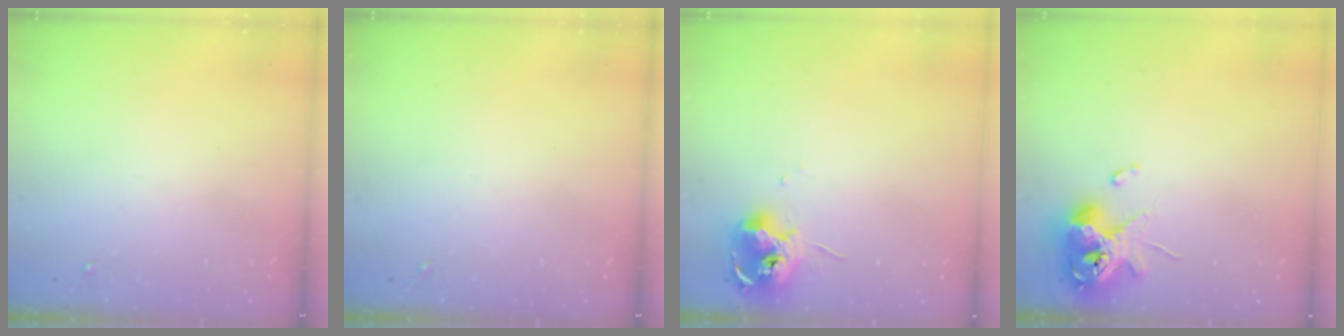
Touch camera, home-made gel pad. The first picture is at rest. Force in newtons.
{"total": 0.0}
{"total": 12.0, "press": 11.9, "slide": 1.3}
{"total": 11.9, "press": 11.7, "slide": 2.1}